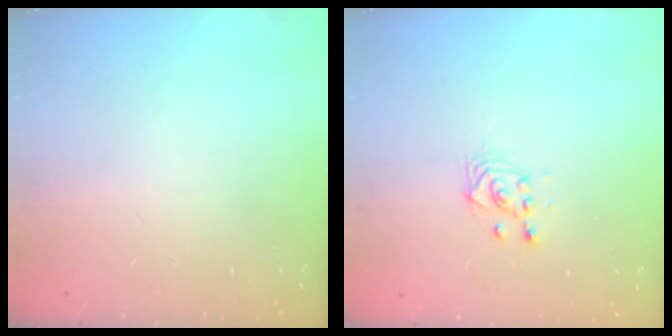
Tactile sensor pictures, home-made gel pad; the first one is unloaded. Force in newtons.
{"total": 2.9, "press": 2.9, "slide": 0.6}